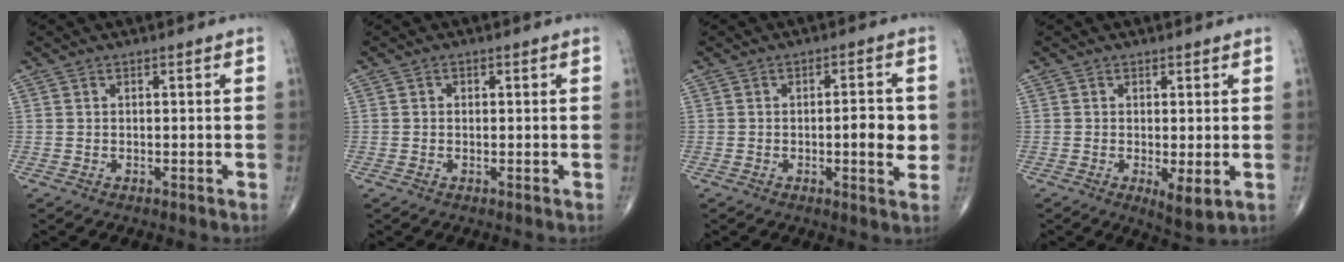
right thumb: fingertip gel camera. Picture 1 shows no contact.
{"total": 0.6, "force": [0.1, 0.5, 0.2], "torque": [0.002, 0.001, -0.001]}
{"total": 6.5, "force": [-0.5, 2.0, 6.2], "torque": [-0.078, -0.002, -0.011]}
{"total": 4.4, "force": [-0.8, 1.4, 4.1], "torque": [-0.063, -0.015, -0.011]}